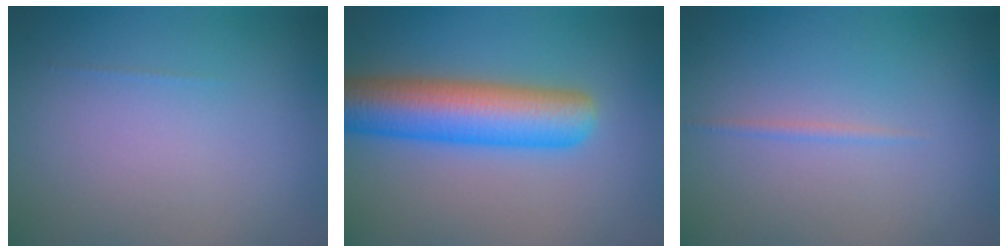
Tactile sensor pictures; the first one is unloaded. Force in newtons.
{"total": 7.9, "press": 7.9, "slide": 0.2}
{"total": 0.6, "press": 0.6, "slide": 0.1}